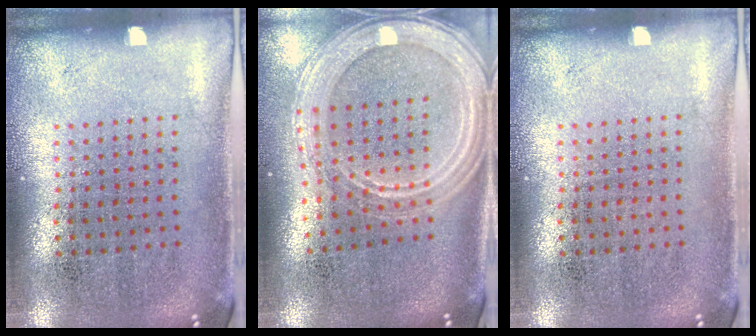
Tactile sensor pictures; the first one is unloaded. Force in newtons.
{"total": 2.3, "press": 2.1, "slide": 1.1}
{"total": 0.0}